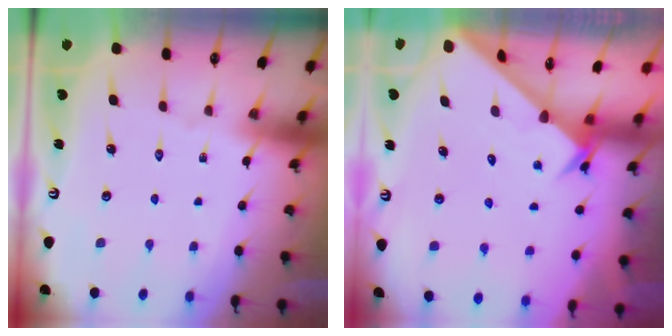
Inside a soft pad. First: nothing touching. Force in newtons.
{"total": 2.6, "press": 2.6, "slide": 0.2}